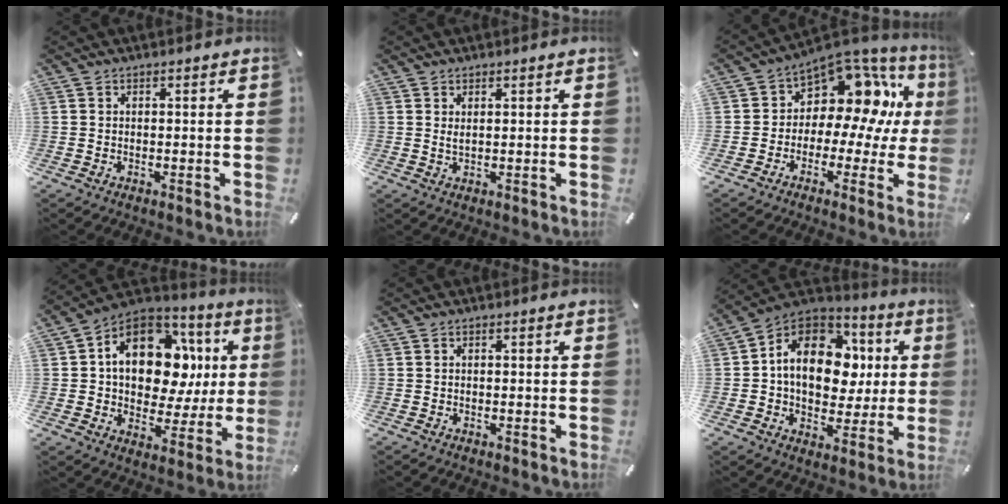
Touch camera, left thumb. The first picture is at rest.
{"total": 1.3, "force": [0.7, 0.3, 1.1], "torque": [-0.022, 0.000, 0.012]}
{"total": 12.0, "force": [4.4, 8.6, 7.1], "torque": [-0.108, -0.044, 0.078]}
{"total": 18.2, "force": [4.1, 12.4, 12.7], "torque": [-0.208, -0.020, 0.071]}
{"total": 0.0}
{"total": 16.4, "force": [1.8, 12.4, 10.6], "torque": [-0.186, 0.001, 0.034]}